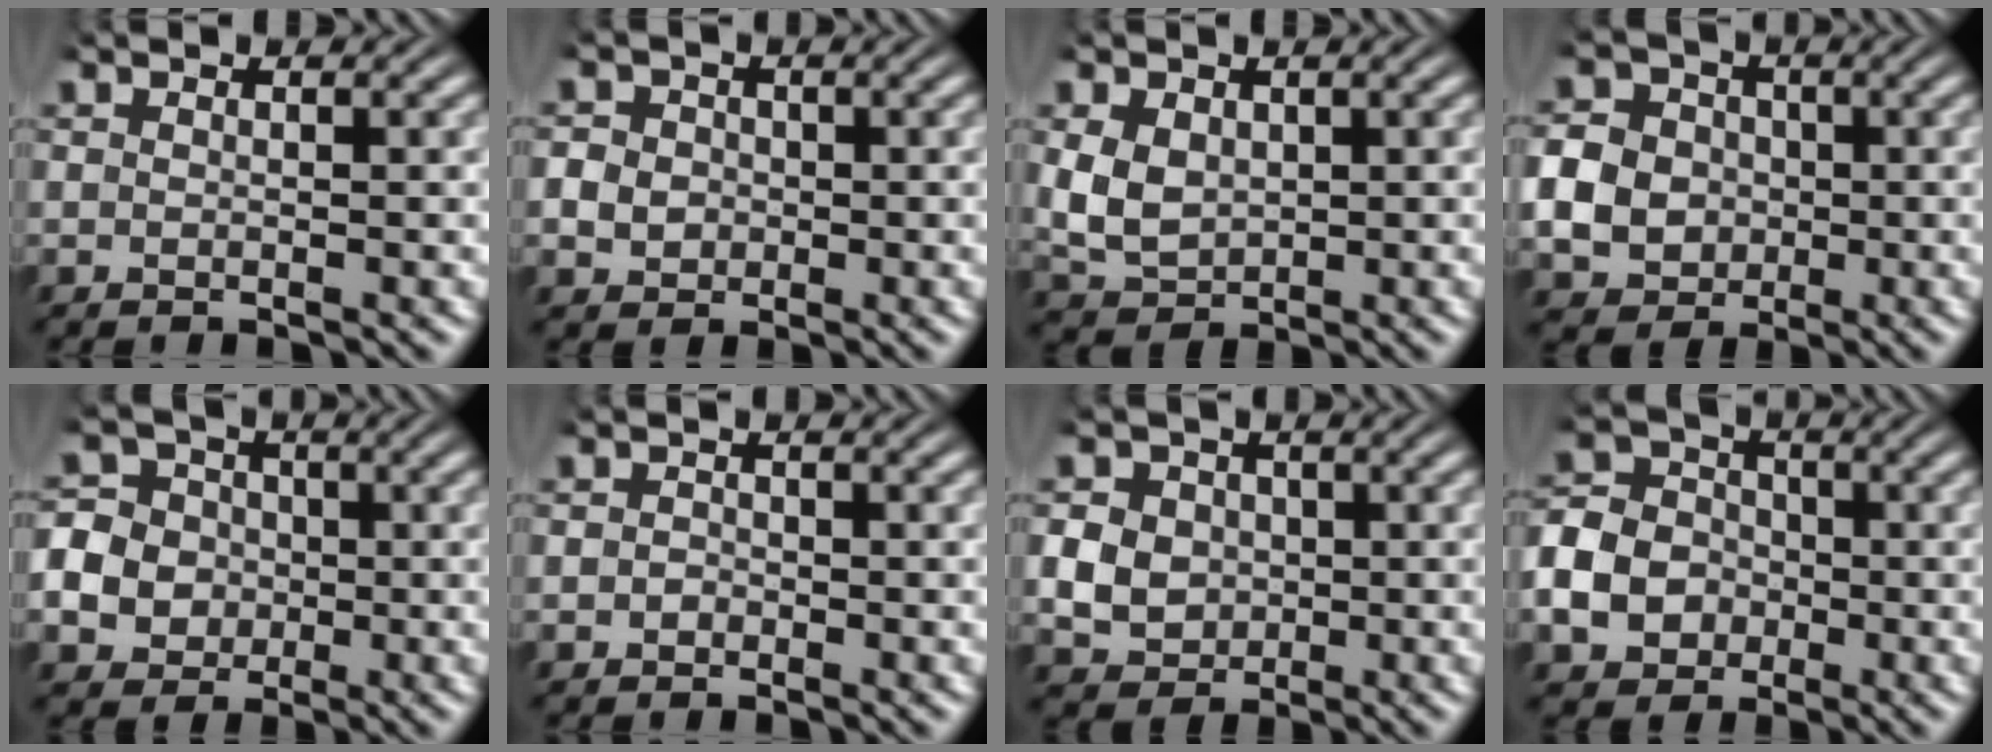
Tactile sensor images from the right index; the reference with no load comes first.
{"total": 3.7, "force": [-0.4, 3.5, 1.2], "torque": [-0.029, -0.011, -0.006]}
{"total": 5.5, "force": [-0.2, 4.8, 2.7], "torque": [-0.083, -0.028, 0.013]}
{"total": 9.3, "force": [-0.7, 8.5, 3.8], "torque": [-0.086, -0.028, -0.013]}
{"total": 9.9, "force": [-1.3, 9.2, 3.2], "torque": [-0.094, -0.037, -0.023]}
{"total": 1.0, "force": [-0.6, 0.8, -0.1], "torque": [0.003, -0.009, -0.009]}
{"total": 7.0, "force": [-0.5, 6.5, 2.6], "torque": [-0.055, -0.019, -0.006]}
{"total": 8.0, "force": [-1.7, 7.1, 3.1], "torque": [-0.074, -0.022, -0.031]}